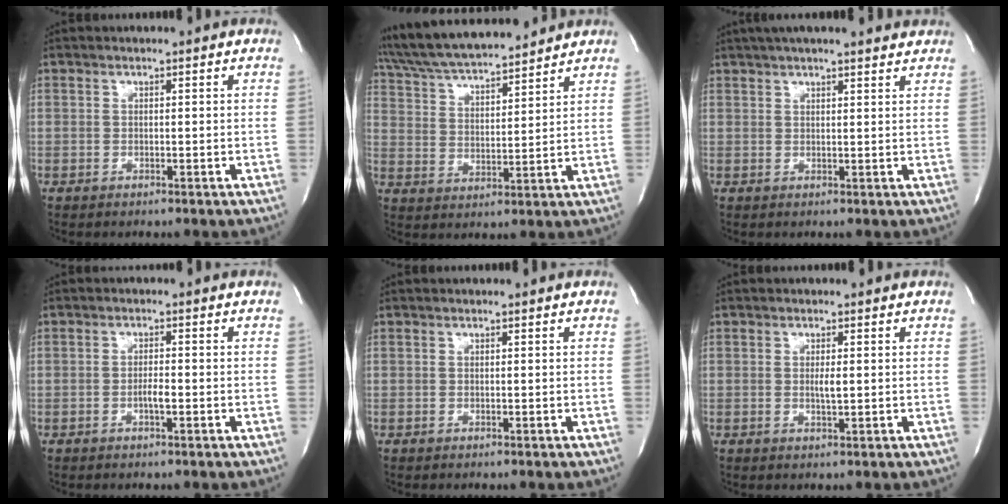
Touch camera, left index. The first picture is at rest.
{"total": 15.8, "force": [14.5, 2.0, 6.1], "torque": [-0.118, 0.025, 0.250]}
{"total": 12.7, "force": [11.0, 1.7, 6.1], "torque": [-0.095, 0.039, 0.143]}
{"total": 2.0, "force": [-0.7, 0.3, 1.8], "torque": [-0.033, 0.001, -0.013]}
{"total": 0.0}
{"total": 1.7, "force": [0.0, 0.3, 1.7], "torque": [-0.035, -0.001, 0.001]}